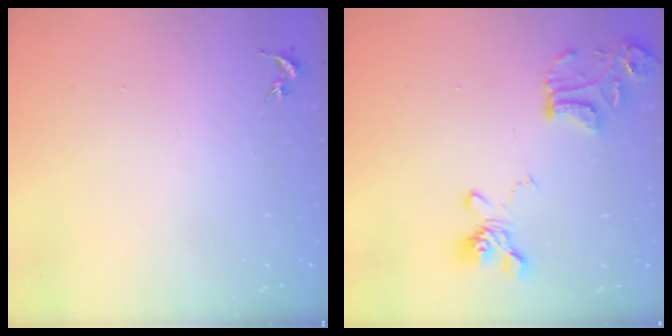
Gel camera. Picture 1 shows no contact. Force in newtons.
{"total": 15.9, "press": 15.8, "slide": 1.7}